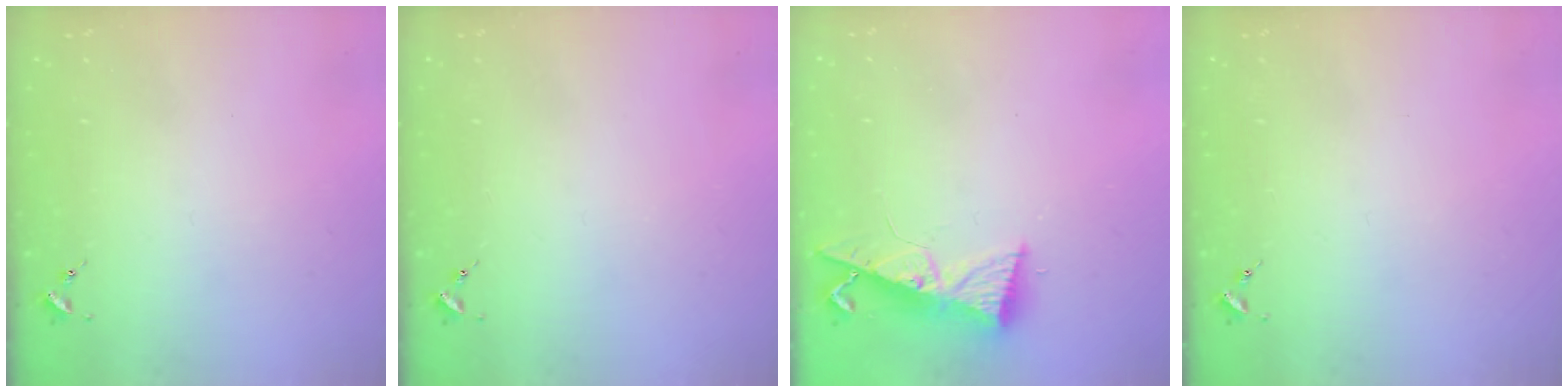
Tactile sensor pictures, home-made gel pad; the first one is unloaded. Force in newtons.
{"total": 0.0}
{"total": 8.5, "press": 8.5, "slide": 1.0}
{"total": 0.0}